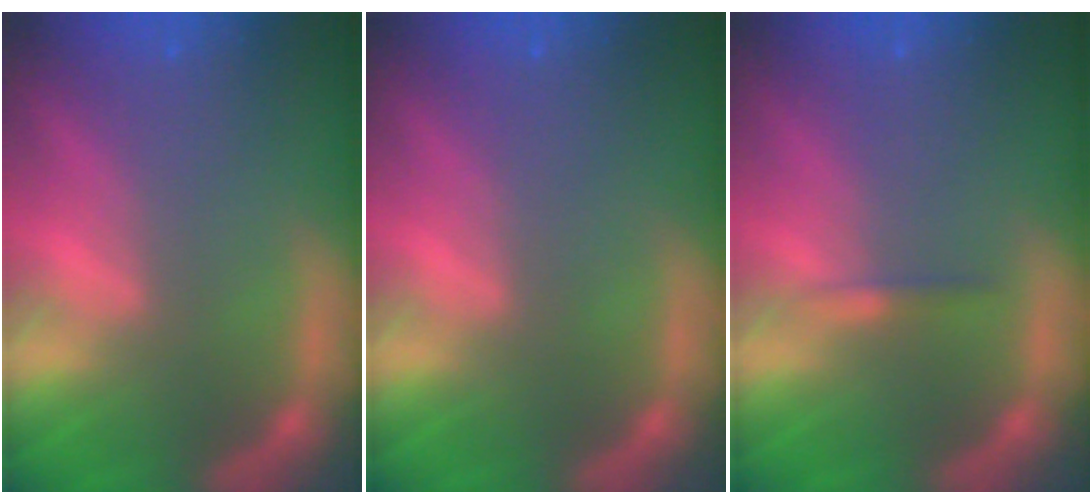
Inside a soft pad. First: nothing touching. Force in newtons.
{"total": 0.0}
{"total": 0.9}